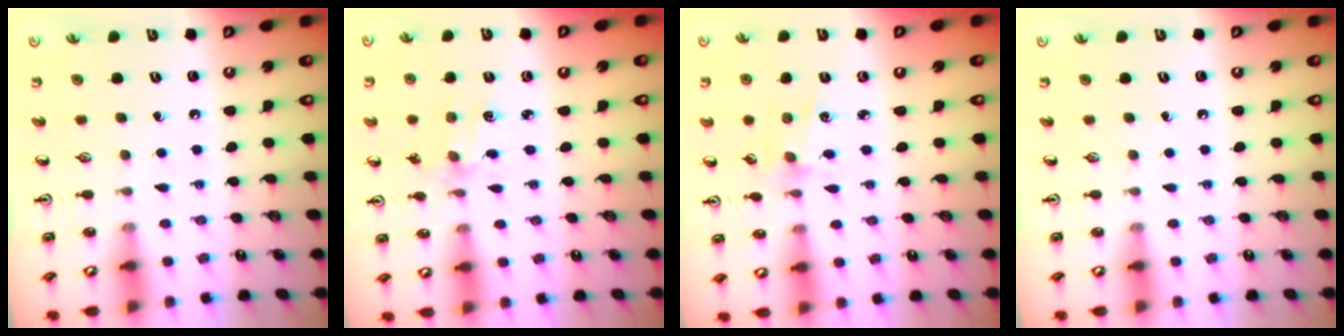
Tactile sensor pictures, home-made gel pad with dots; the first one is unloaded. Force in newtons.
{"total": 2.3, "press": 2.3, "slide": 0.5}
{"total": 1.7, "press": 1.7, "slide": 0.3}
{"total": 0.0}